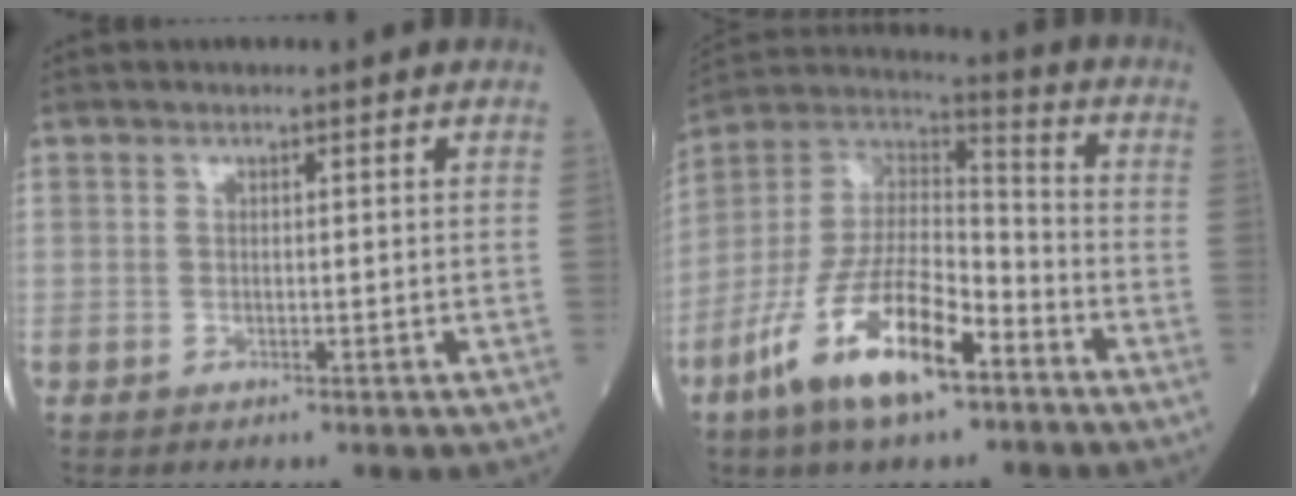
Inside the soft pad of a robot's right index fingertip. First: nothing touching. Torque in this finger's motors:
{"motor_torque": [1.76, -0.38, 0.43, 0.15]}